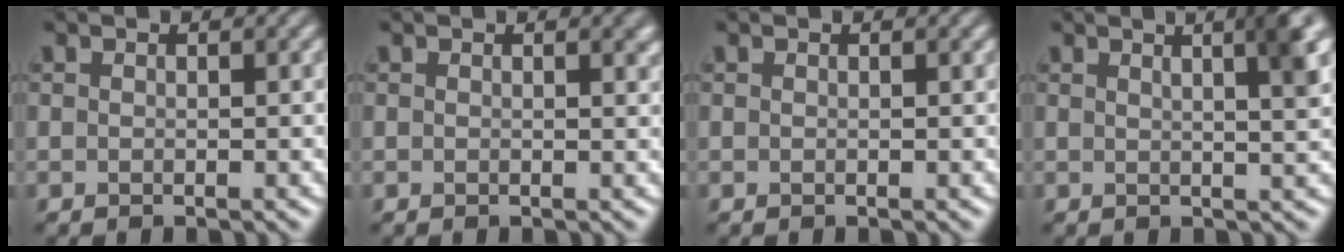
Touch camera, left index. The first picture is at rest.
{"total": 0.9, "force": [0.6, 0.2, 0.6], "torque": [-0.005, 0.001, 0.010]}
{"total": 0.0}
{"total": 5.0, "force": [2.2, 1.4, 4.2], "torque": [-0.031, 0.019, 0.019]}